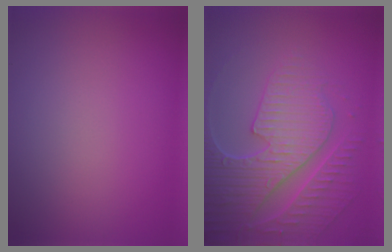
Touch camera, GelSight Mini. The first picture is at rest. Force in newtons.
{"total": 7.5, "press": 5.9, "slide": 4.7}